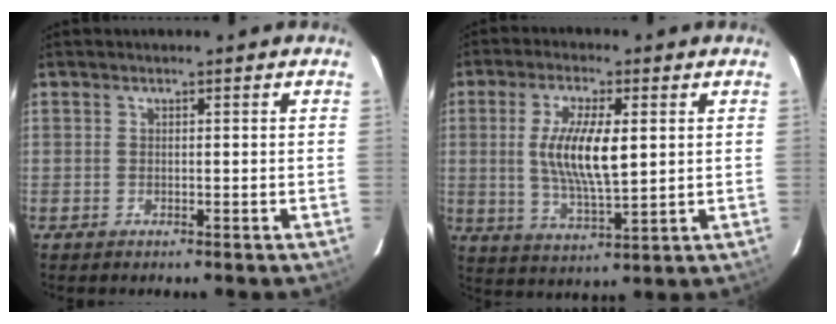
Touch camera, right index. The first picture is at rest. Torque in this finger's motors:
{"motor_torque": [0.42, 0.21, 0.37, 0.17]}